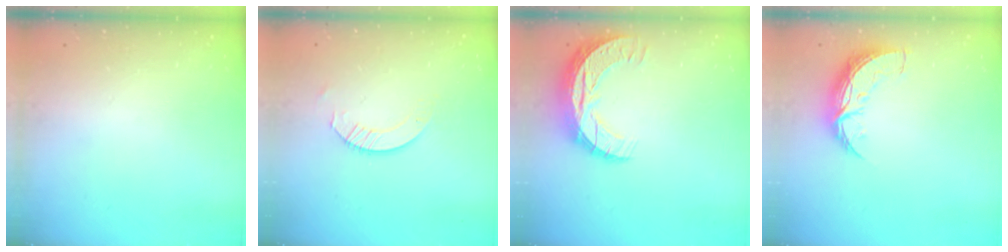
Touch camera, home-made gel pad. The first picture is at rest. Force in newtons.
{"total": 3.8, "press": 3.8, "slide": 0.4}
{"total": 10.7, "press": 10.7, "slide": 0.8}
{"total": 8.9, "press": 8.9, "slide": 0.6}